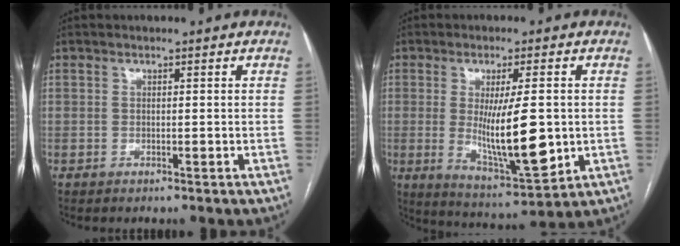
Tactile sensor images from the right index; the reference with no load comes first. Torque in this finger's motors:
{"motor_torque": [1.21, -0.67, 0.71, 0.15]}